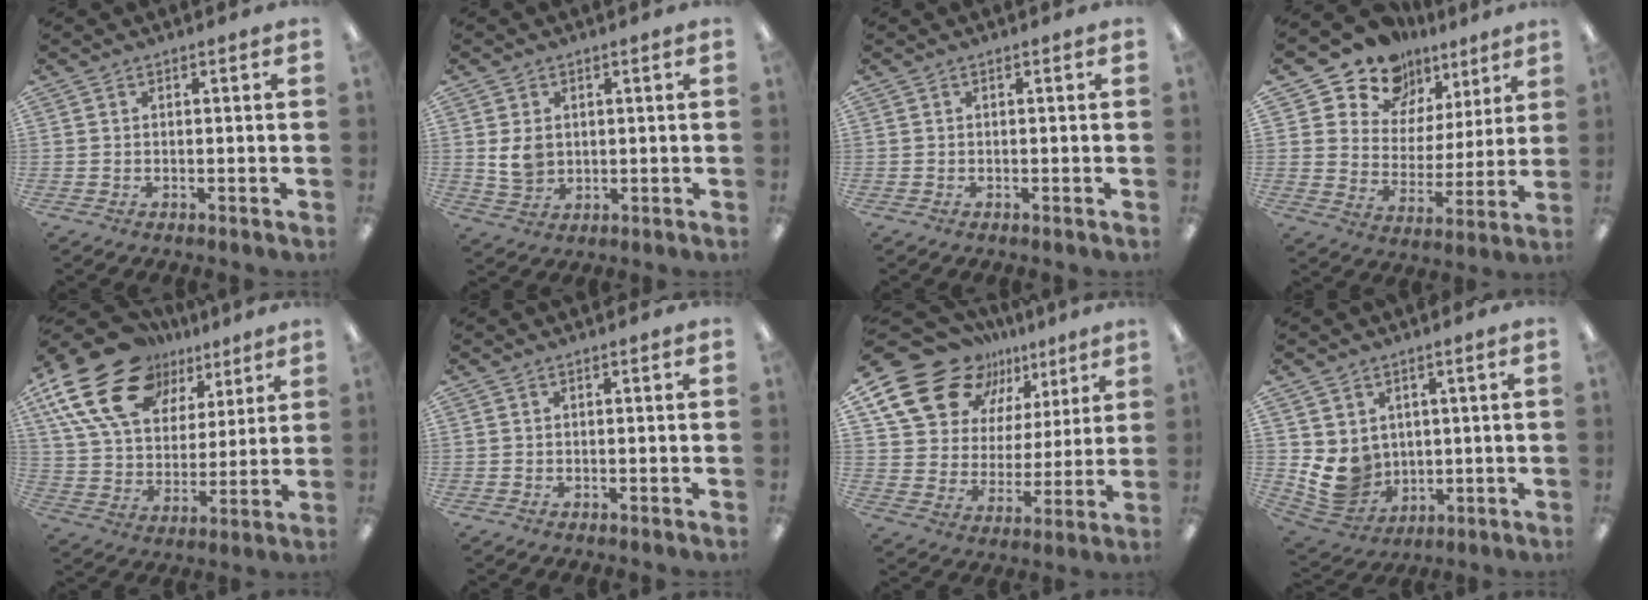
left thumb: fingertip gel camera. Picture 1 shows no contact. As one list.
[{"total": 5.4, "force": [1.1, 4.3, 3.1], "torque": [-0.068, 0.001, 0.020]}, {"total": 0.0}, {"total": 13.0, "force": [10.3, 7.7, 2.2], "torque": [-0.056, -0.081, 0.194]}, {"total": 22.0, "force": [12.5, 13.5, 12.2], "torque": [-0.241, -0.053, 0.227]}, {"total": 0.0}, {"total": 20.2, "force": [13.0, 12.8, 8.6], "torque": [-0.156, -0.076, 0.242]}, {"total": 9.1, "force": [2.0, 8.3, 3.0], "torque": [-0.087, -0.024, 0.046]}]